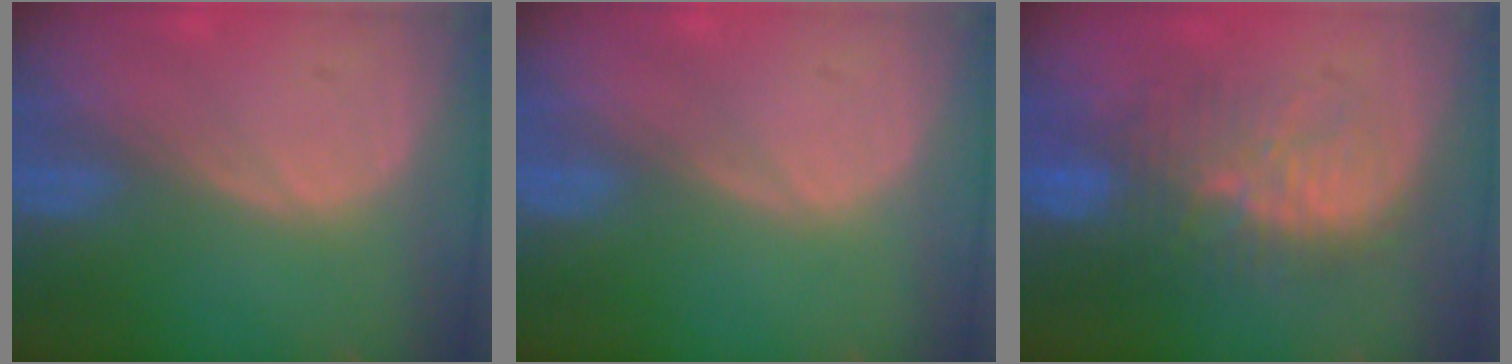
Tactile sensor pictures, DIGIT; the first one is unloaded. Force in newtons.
{"total": 0.0}
{"total": 9.6, "press": 9.2, "slide": 2.8}